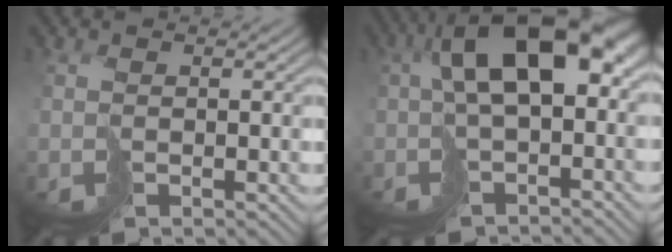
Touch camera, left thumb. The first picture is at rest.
{"total": 12.0, "force": [0.6, 5.8, 10.5], "torque": [-0.180, 0.005, 0.014]}